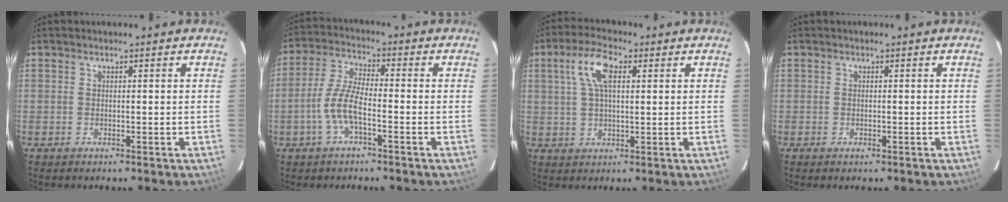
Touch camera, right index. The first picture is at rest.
{"total": 7.0, "force": [-2.8, 1.8, 6.2], "torque": [-0.137, 0.009, -0.055]}
{"total": 7.7, "force": [2.6, 3.2, 6.5], "torque": [-0.127, 0.018, 0.048]}
{"total": 1.0, "force": [-0.3, 0.4, 0.8], "torque": [-0.013, -0.003, -0.005]}